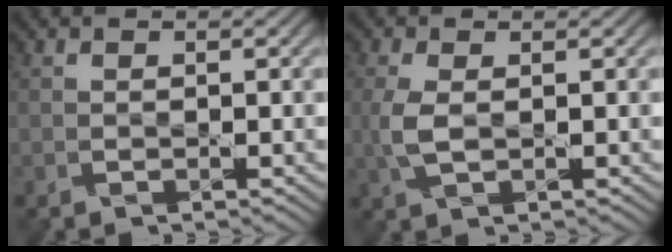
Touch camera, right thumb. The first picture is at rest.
{"total": 3.4, "force": [0.1, 1.7, 2.9], "torque": [-0.083, 0.001, 0.001]}